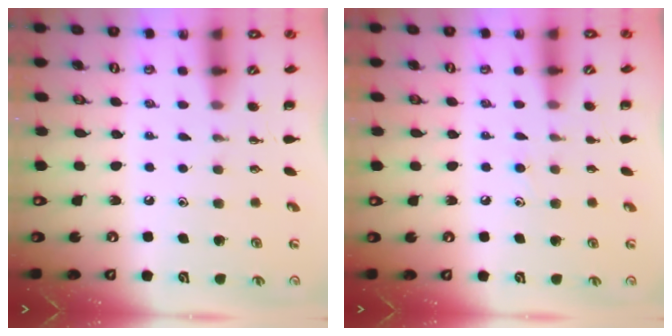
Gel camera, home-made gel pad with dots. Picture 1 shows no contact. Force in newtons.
{"total": 6.3, "press": 5.9, "slide": 2.3}